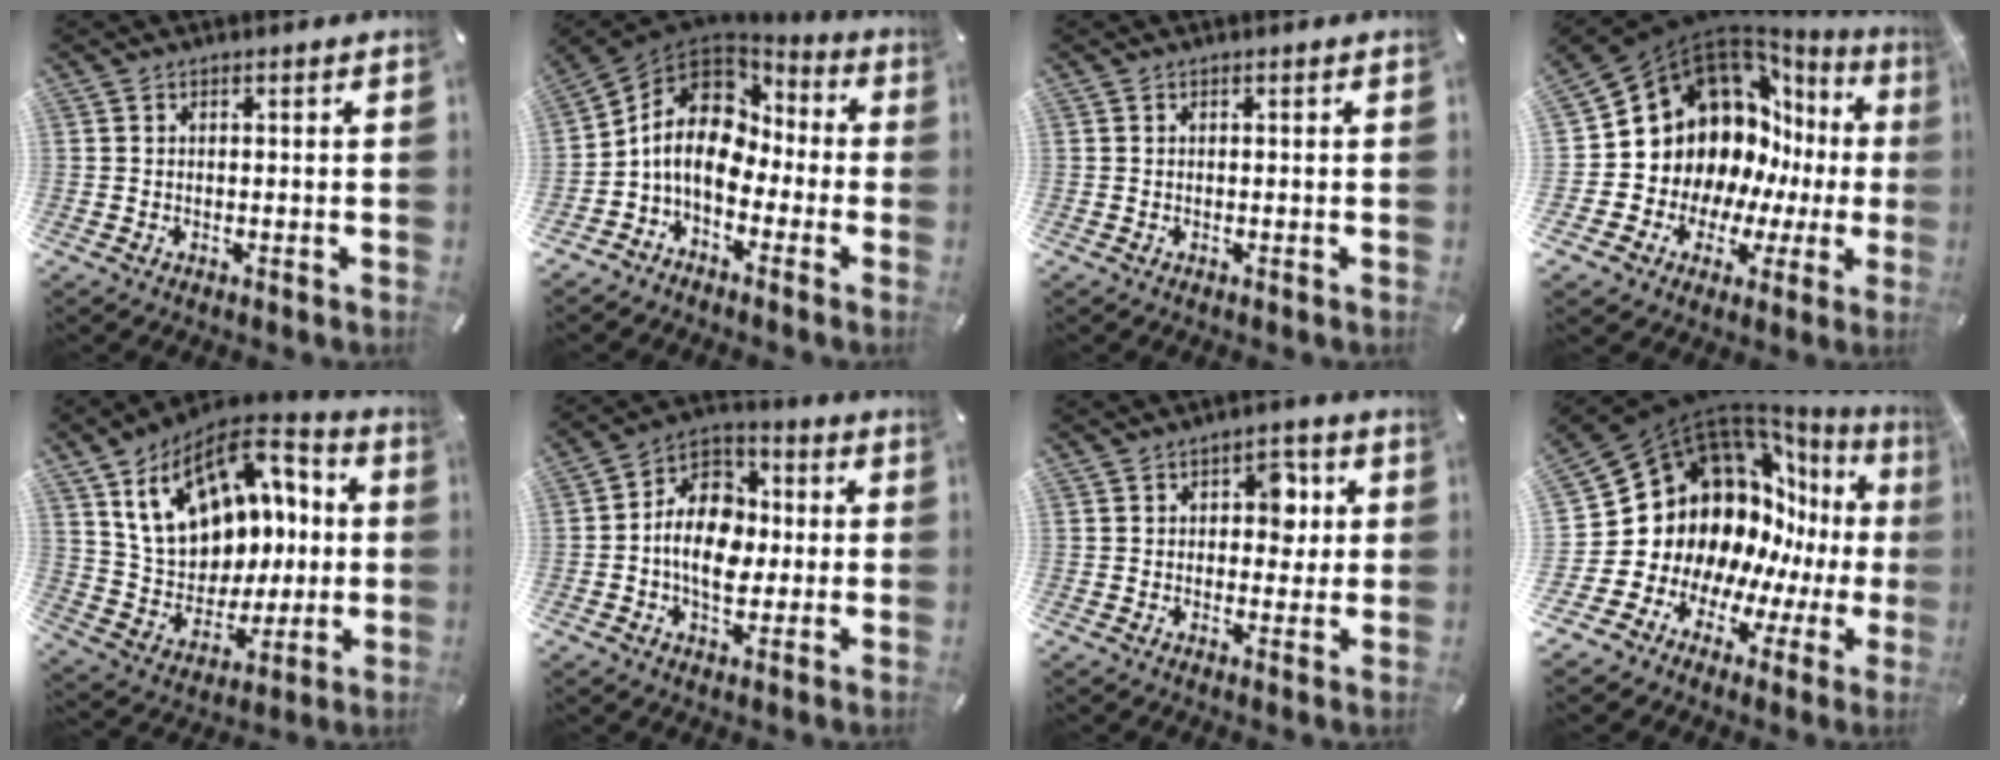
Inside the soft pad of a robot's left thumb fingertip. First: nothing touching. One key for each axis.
{"total": 11.6, "fx": -1.9, "fy": 8.9, "fz": 7.1, "tx": -0.163, "ty": 0.019, "tz": -0.038}
{"total": 0.0}
{"total": 17.5, "fx": 5.6, "fy": 14.6, "fz": 7.8, "tx": -0.118, "ty": -0.078, "tz": 0.133}
{"total": 19.4, "fx": 7.5, "fy": 14.2, "fz": 10.9, "tx": -0.211, "ty": -0.027, "tz": 0.144}
{"total": 13.3, "fx": -2.2, "fy": 10.0, "fz": 8.5, "tx": -0.161, "ty": 0.017, "tz": -0.039}
{"total": 6.7, "fx": 1.4, "fy": 4.6, "fz": 4.7, "tx": -0.043, "ty": -0.006, "tz": 0.011}
{"total": 22.1, "fx": 6.1, "fy": 17.7, "fz": 11.6, "tx": -0.203, "ty": -0.108, "tz": 0.165}